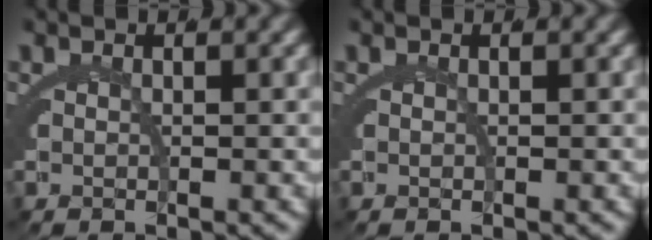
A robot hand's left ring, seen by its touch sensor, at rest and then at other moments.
{"total": 0.0}